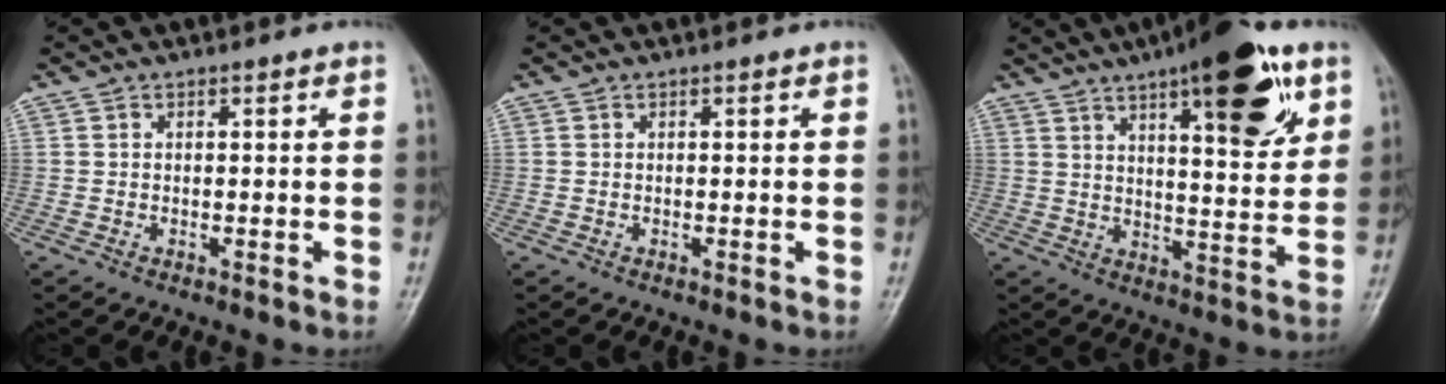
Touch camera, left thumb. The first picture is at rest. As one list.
[{"total": 0.0}, {"total": 18.3, "force": [9.6, 5.7, 14.5], "torque": [-0.177, -0.038, 0.138]}]